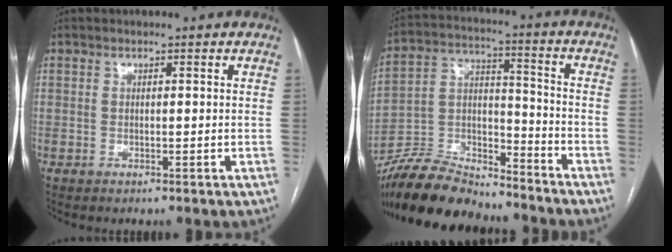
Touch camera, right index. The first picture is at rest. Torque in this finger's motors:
{"motor_torque": [0.19, -0.82, -0.39, -0.21]}